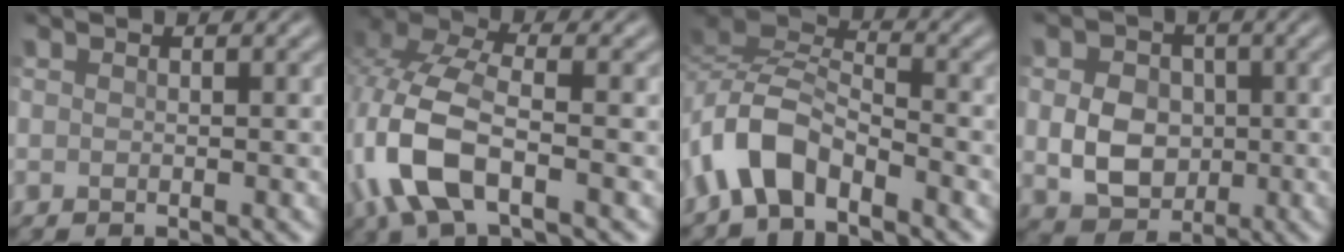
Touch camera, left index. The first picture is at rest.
{"total": 8.7, "force": [-2.9, 4.1, 7.1], "torque": [-0.175, 0.006, -0.072]}
{"total": 5.1, "force": [-3.3, 2.5, 3.0], "torque": [-0.054, 0.009, -0.076]}
{"total": 4.8, "force": [0.0, 4.0, 2.6], "torque": [-0.046, 0.004, 0.001]}